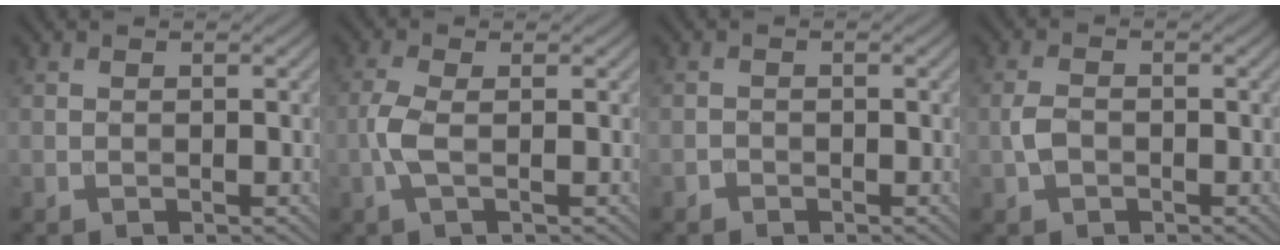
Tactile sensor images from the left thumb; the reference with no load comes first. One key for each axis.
{"total": 3.1, "fx": -0.5, "fy": 0.9, "fz": 2.9, "tx": -0.076, "ty": 0.003, "tz": -0.017}
{"total": 0.7, "fx": -0.6, "fy": 0.4, "fz": 0.1, "tx": 0.001, "ty": -0.002, "tz": -0.012}
{"total": 2.3, "fx": -0.8, "fy": 1.5, "fz": 1.6, "tx": -0.038, "ty": 0.002, "tz": -0.019}